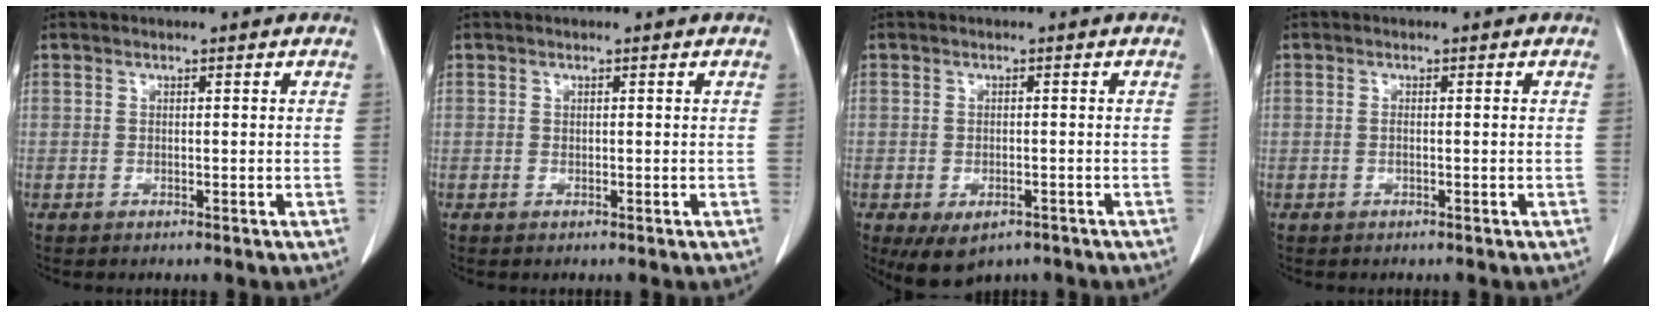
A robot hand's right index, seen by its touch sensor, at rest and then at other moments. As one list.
[{"total": 0.0}, {"total": 5.8, "force": [-3.5, 3.1, 3.3], "torque": [-0.056, -0.008, -0.045]}, {"total": 0.7, "force": [-0.1, 0.0, 0.7], "torque": [-0.013, 0.000, -0.001]}]